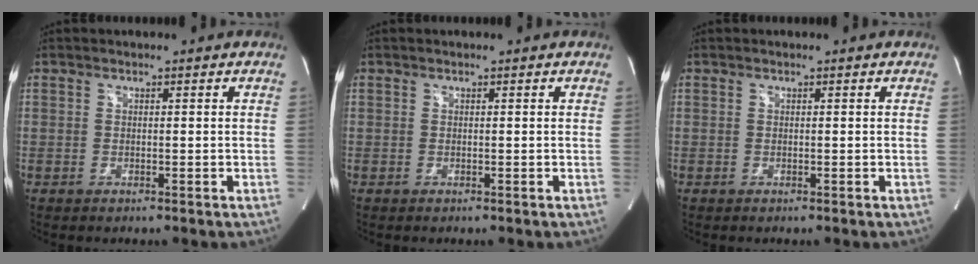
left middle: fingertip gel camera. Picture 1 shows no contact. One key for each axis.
{"total": 0.0}
{"total": 0.0}